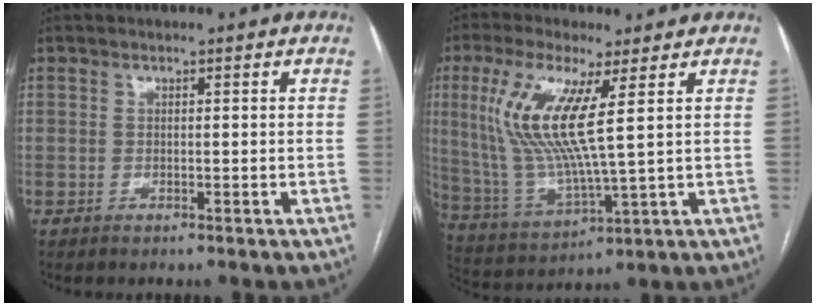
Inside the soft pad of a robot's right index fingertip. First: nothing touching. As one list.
[{"total": 13.0, "force": [3.8, 1.7, 12.3], "torque": [-0.281, -0.006, 0.076]}]